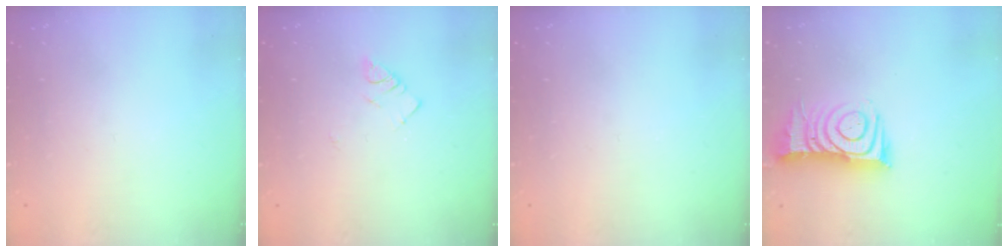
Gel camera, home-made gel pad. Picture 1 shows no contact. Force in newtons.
{"total": 2.8, "press": 2.7, "slide": 0.4}
{"total": 0.0}
{"total": 11.8, "press": 11.8, "slide": 1.1}